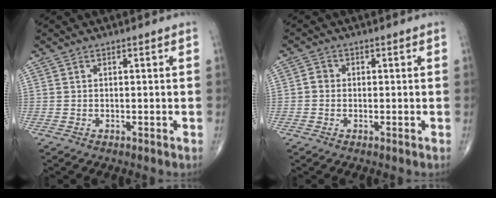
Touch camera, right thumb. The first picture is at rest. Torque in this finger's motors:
{"motor_torque": [0.44, 0.33, 0.26, -0.15, 0.00]}